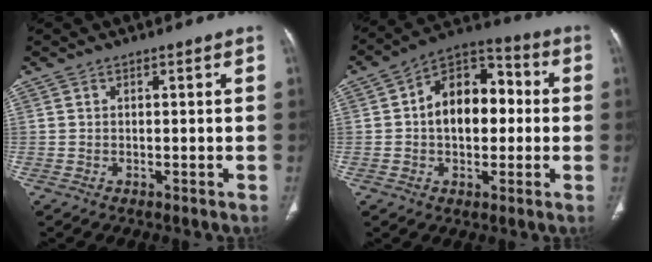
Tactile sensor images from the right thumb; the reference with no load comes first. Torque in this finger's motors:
{"motor_torque": [-0.18, 0.65, 0.39, -0.01, 0.09]}